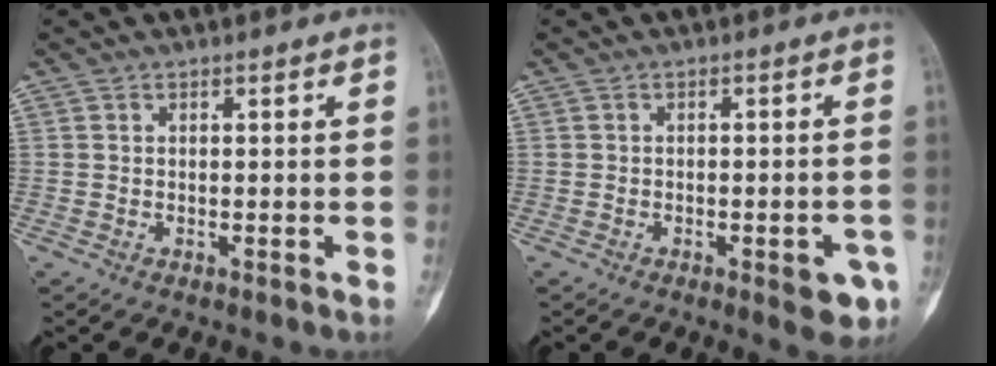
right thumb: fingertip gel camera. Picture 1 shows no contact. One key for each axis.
{"total": 5.5, "fx": -2.4, "fy": 2.1, "fz": 4.5, "tx": -0.039, "ty": 0.009, "tz": -0.023}